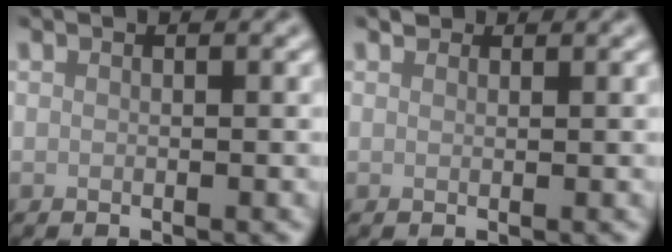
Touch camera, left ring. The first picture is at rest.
{"total": 0.6, "force": [0.5, 0.4, 0.1], "torque": [0.001, -0.002, 0.009]}